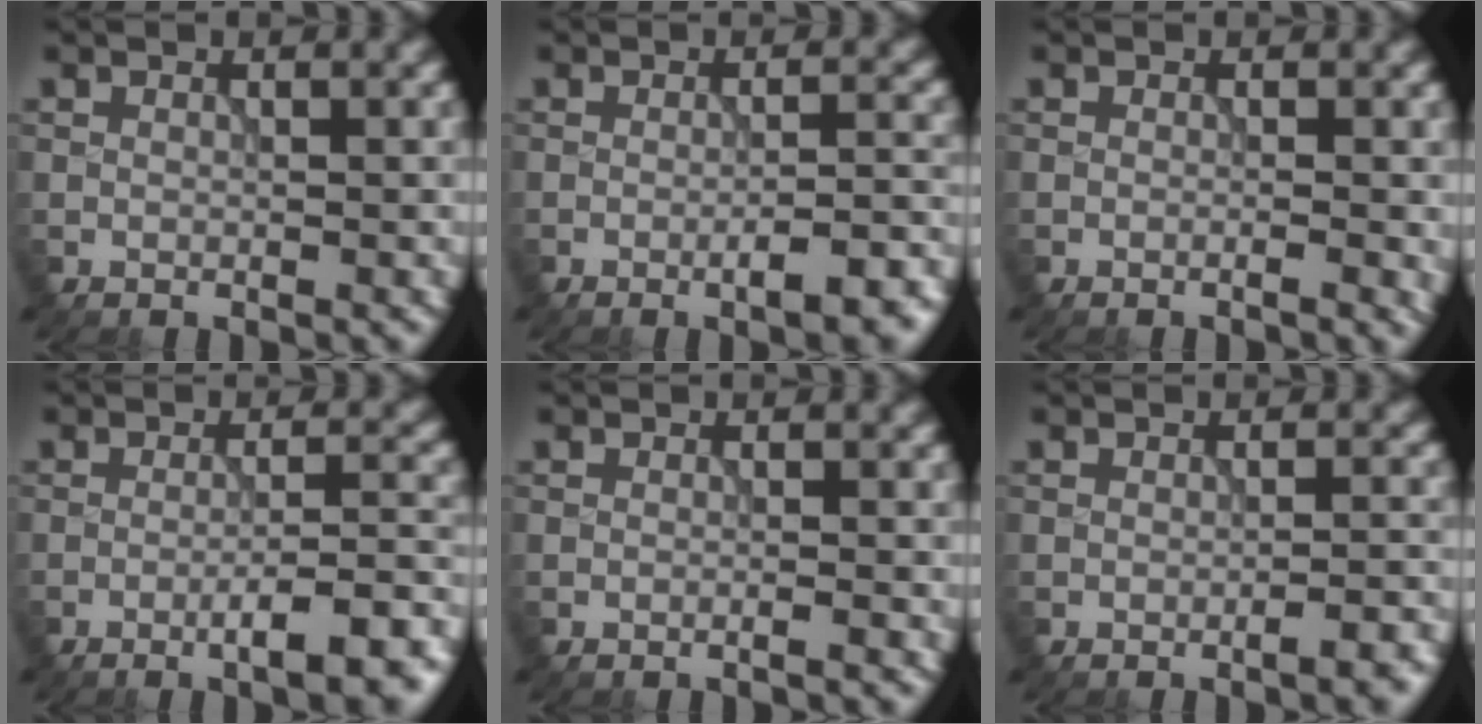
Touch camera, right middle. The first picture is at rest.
{"total": 4.6, "force": [-2.3, 1.1, 3.8], "torque": [-0.053, 0.007, -0.026]}
{"total": 1.4, "force": [-0.3, 0.4, 1.3], "torque": [-0.018, 0.000, -0.007]}
{"total": 6.5, "force": [-3.5, 1.3, 5.4], "torque": [-0.074, 0.009, -0.046]}
{"total": 0.6, "force": [-0.2, 0.2, 0.6], "torque": [-0.009, -0.003, -0.007]}
{"total": 2.6, "force": [-1.4, 0.7, 2.1], "torque": [-0.024, 0.008, -0.020]}